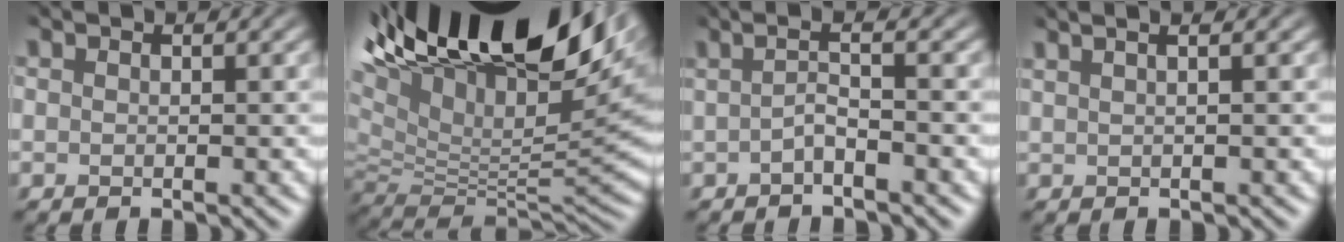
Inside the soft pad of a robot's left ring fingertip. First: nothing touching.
{"total": 17.7, "force": [9.1, 7.2, 13.3], "torque": [-0.210, 0.032, 0.173]}
{"total": 2.3, "force": [-1.1, 0.3, 2.0], "torque": [-0.027, 0.001, -0.029]}
{"total": 3.4, "force": [2.0, 1.2, 2.5], "torque": [0.003, 0.030, -0.012]}